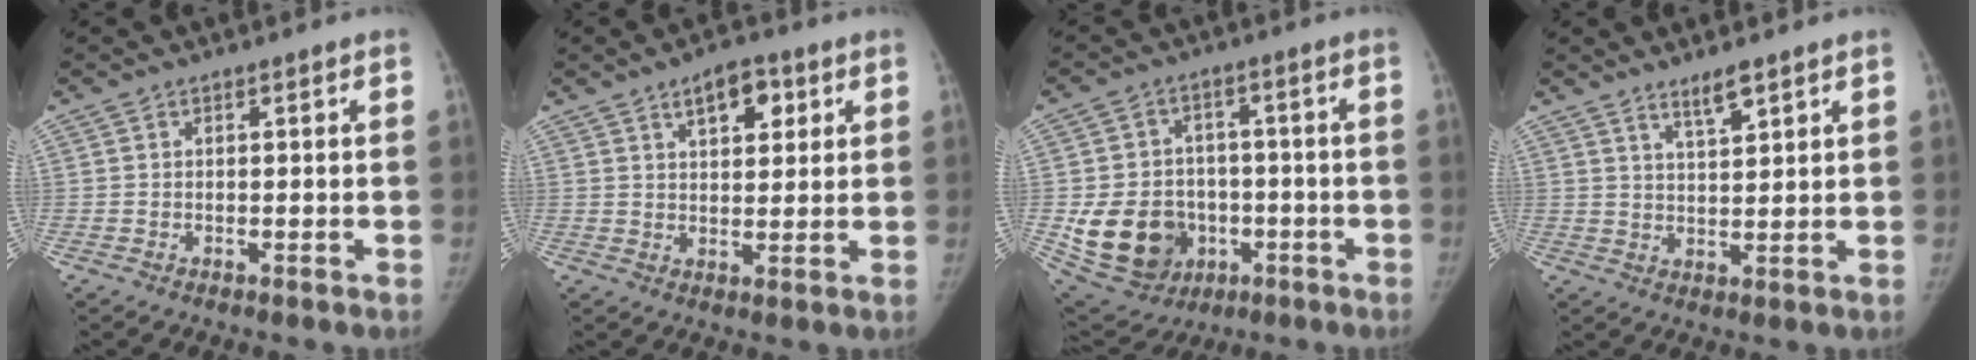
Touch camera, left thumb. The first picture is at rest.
{"total": 7.1, "force": [3.5, 3.7, 5.0], "torque": [-0.048, -0.013, 0.049]}
{"total": 15.4, "force": [-3.6, 12.9, 7.5], "torque": [-0.116, 0.015, -0.039]}
{"total": 4.3, "force": [3.2, 0.8, 2.7], "torque": [-0.042, -0.025, 0.060]}